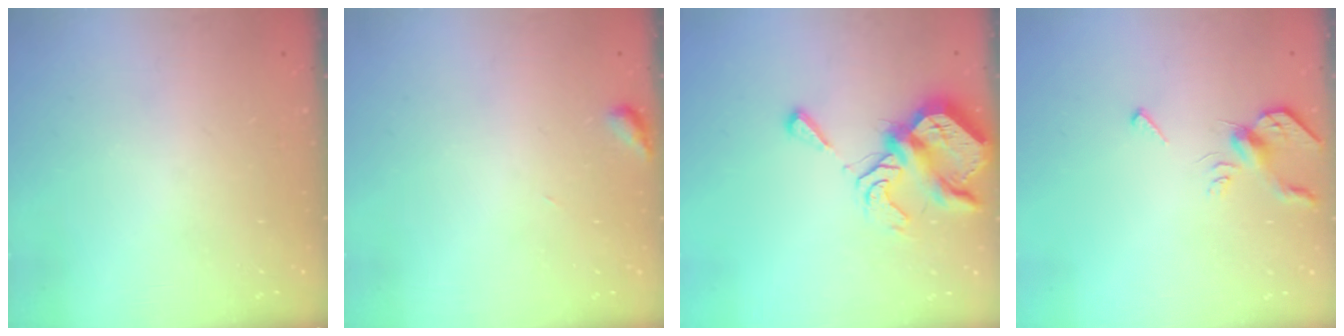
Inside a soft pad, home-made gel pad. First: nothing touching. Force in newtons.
{"total": 2.6, "press": 2.6, "slide": 0.3}
{"total": 9.0, "press": 8.9, "slide": 1.1}
{"total": 5.5, "press": 5.4, "slide": 1.0}